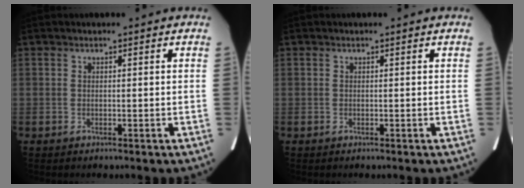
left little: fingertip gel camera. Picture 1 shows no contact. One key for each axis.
{"total": 0.0}